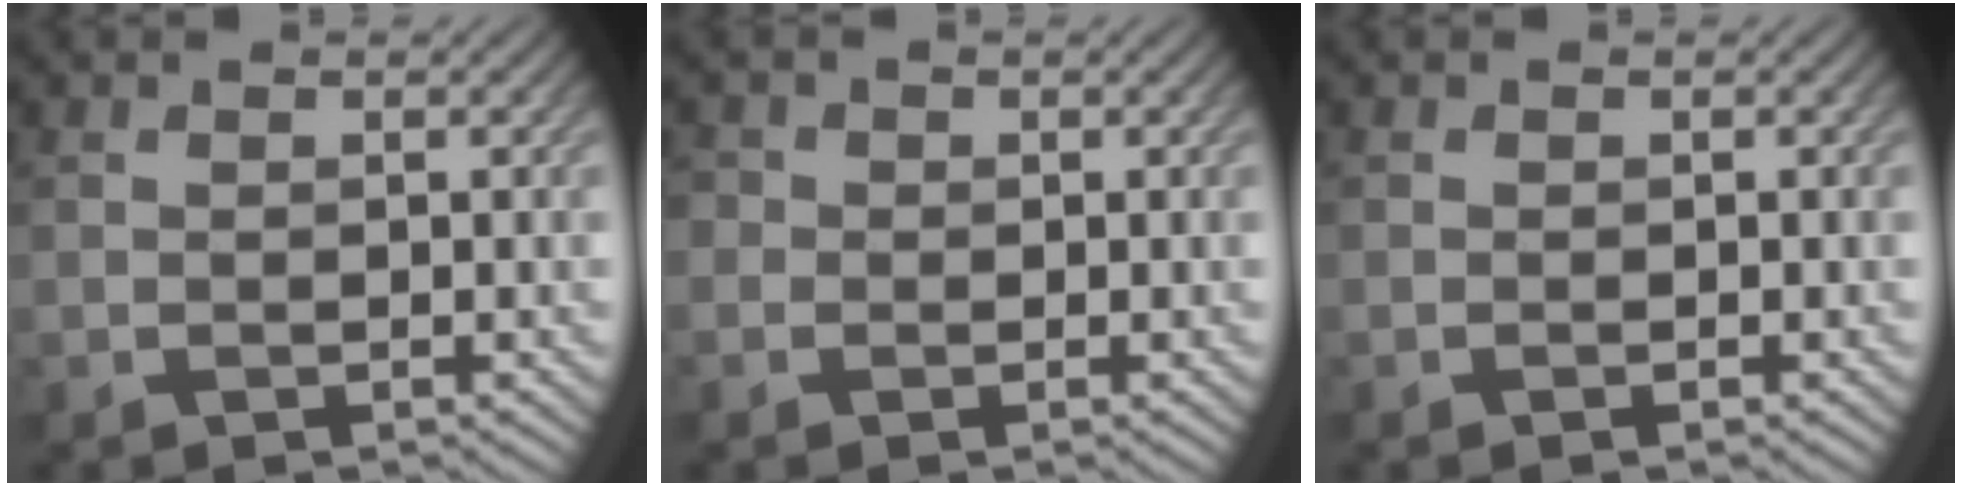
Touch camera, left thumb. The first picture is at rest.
{"total": 1.8, "force": [0.1, 1.7, 0.4], "torque": [-0.007, 0.004, -0.009]}
{"total": 0.0}